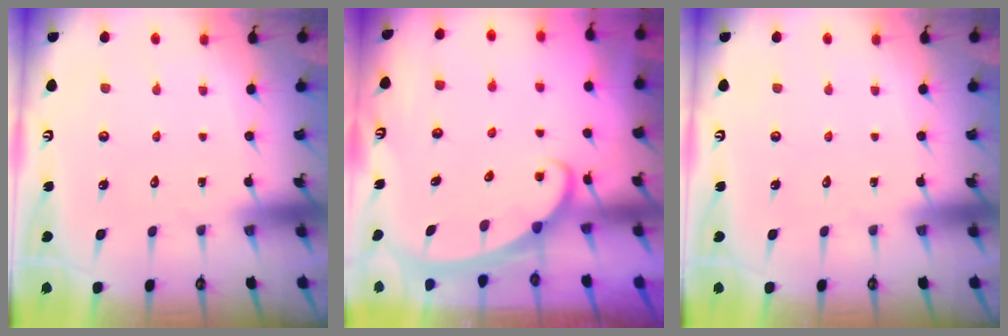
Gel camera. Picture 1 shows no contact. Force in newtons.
{"total": 2.5, "press": 2.5, "slide": 0.3}
{"total": 0.0}